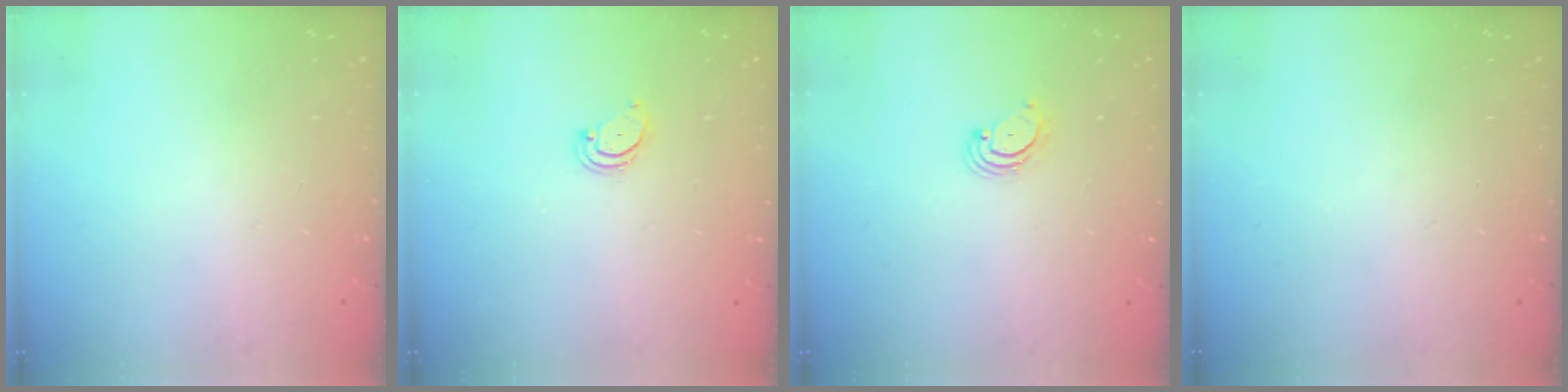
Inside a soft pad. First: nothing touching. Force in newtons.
{"total": 2.2, "press": 2.2, "slide": 0.3}
{"total": 2.7, "press": 2.7, "slide": 0.3}
{"total": 0.0}